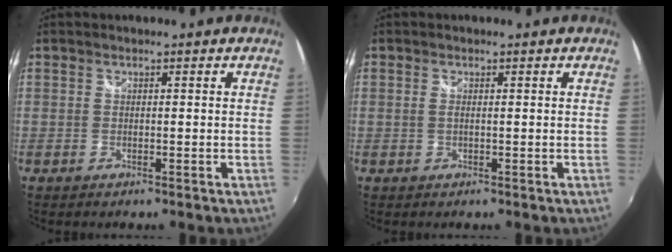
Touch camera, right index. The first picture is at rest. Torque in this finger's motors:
{"motor_torque": [-0.18, 0.03, 0.03, 0.00]}